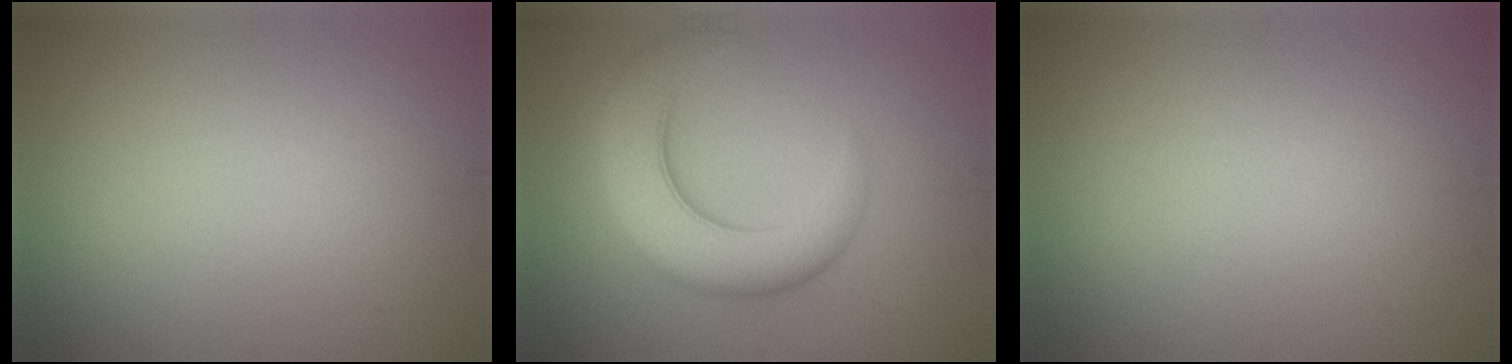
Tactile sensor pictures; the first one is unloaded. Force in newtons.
{"total": 7.1, "press": 7.1, "slide": 0.4}
{"total": 0.0}